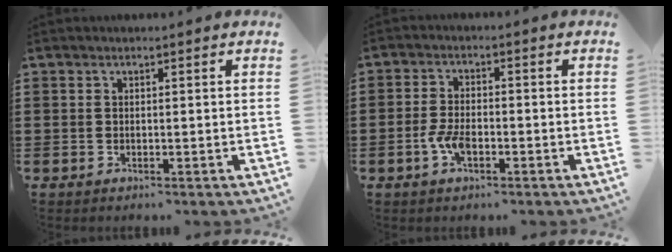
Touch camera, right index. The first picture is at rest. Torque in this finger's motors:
{"motor_torque": [1.86, 0.28, 0.54, 0.12]}